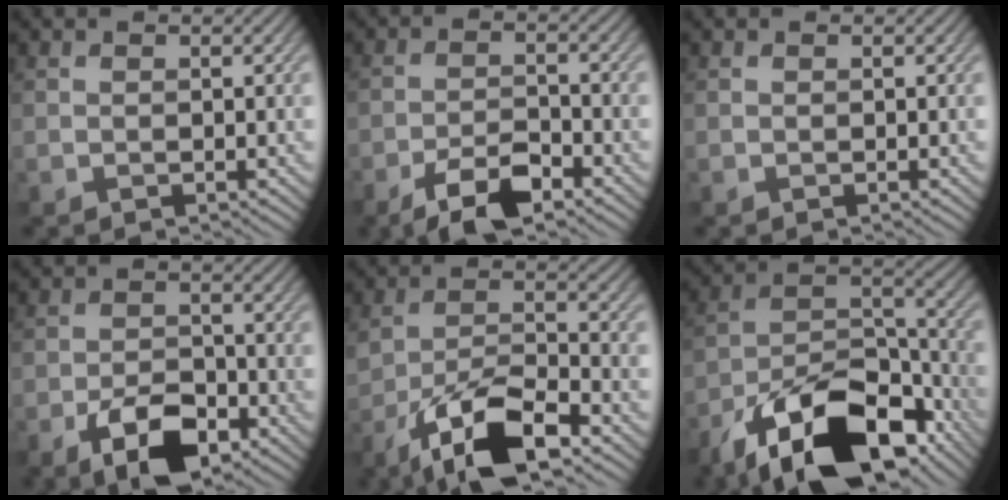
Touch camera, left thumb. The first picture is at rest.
{"total": 5.8, "force": [-4.0, 1.9, 3.7], "torque": [-0.068, 0.002, -0.075]}
{"total": 0.0}
{"total": 7.6, "force": [-4.4, 3.7, 5.0], "torque": [-0.088, -0.002, -0.082]}
{"total": 10.8, "force": [-6.4, 3.7, 7.9], "torque": [-0.150, -0.005, -0.122]}
{"total": 18.0, "force": [-11.8, 8.3, 10.9], "torque": [-0.206, -0.030, -0.203]}